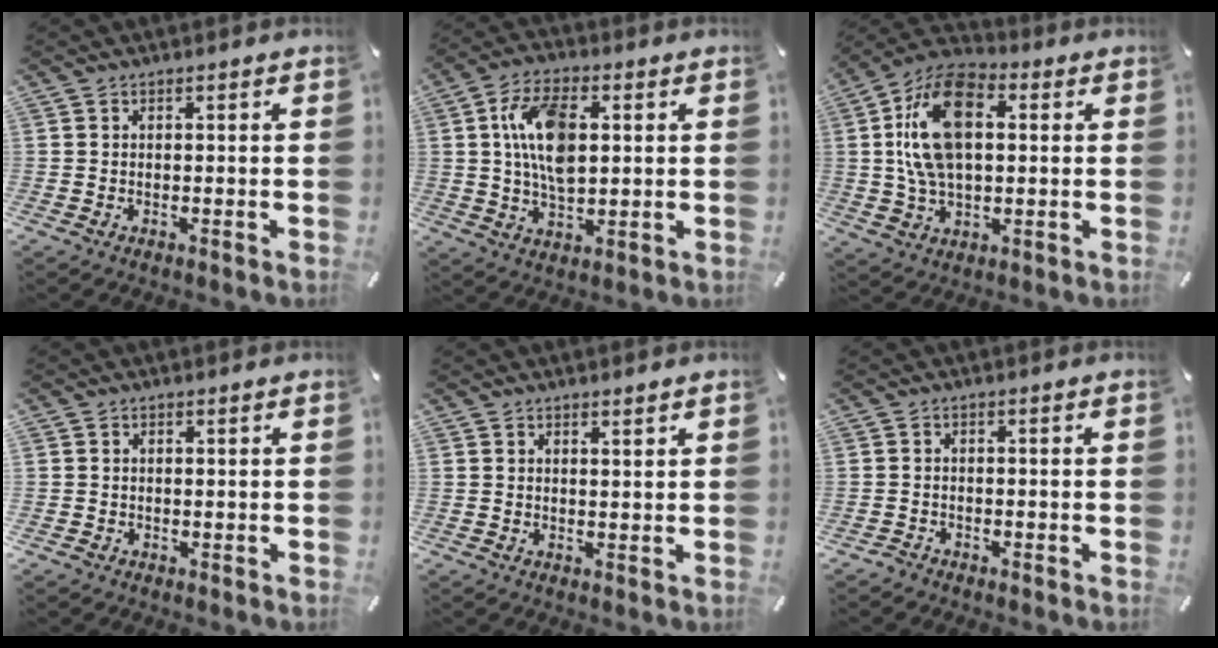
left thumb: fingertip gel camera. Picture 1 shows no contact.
{"total": 12.3, "force": [2.1, 6.9, 10.0], "torque": [-0.198, 0.000, 0.036]}
{"total": 17.6, "force": [2.7, 11.1, 13.4], "torque": [-0.281, 0.003, 0.044]}
{"total": 1.4, "force": [0.0, 1.4, -0.2], "torque": [0.005, 0.004, -0.003]}
{"total": 1.3, "force": [1.2, 0.0, 0.4], "torque": [-0.007, -0.004, 0.023]}
{"total": 1.4, "force": [-1.2, 0.5, 0.2], "torque": [-0.003, 0.006, -0.027]}